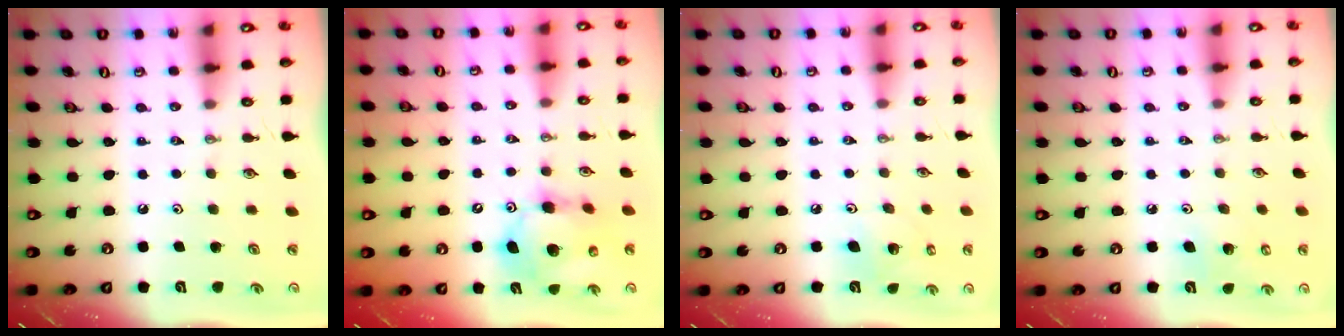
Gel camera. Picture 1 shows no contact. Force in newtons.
{"total": 13.8, "press": 13.6, "slide": 2.4}
{"total": 7.2, "press": 6.9, "slide": 1.9}
{"total": 7.5, "press": 7.4, "slide": 1.0}